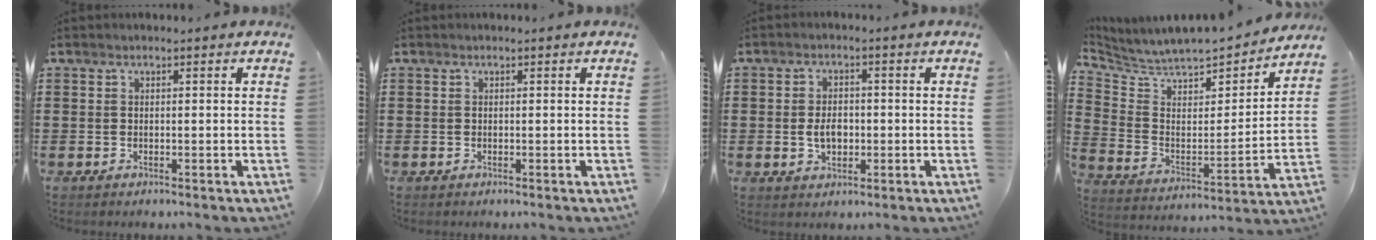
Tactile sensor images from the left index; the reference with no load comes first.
{"total": 0.0}
{"total": 3.8, "force": [-0.4, 2.4, 2.9], "torque": [-0.048, 0.003, -0.009]}
{"total": 5.2, "force": [4.9, 1.4, 0.6], "torque": [-0.047, -0.051, 0.080]}